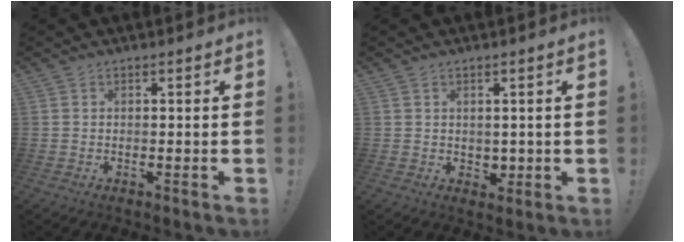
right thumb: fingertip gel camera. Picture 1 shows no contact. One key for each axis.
{"total": 3.2, "fx": 1.4, "fy": 2.8, "fz": 0.9, "tx": -0.001, "ty": -0.014, "tz": 0.026}